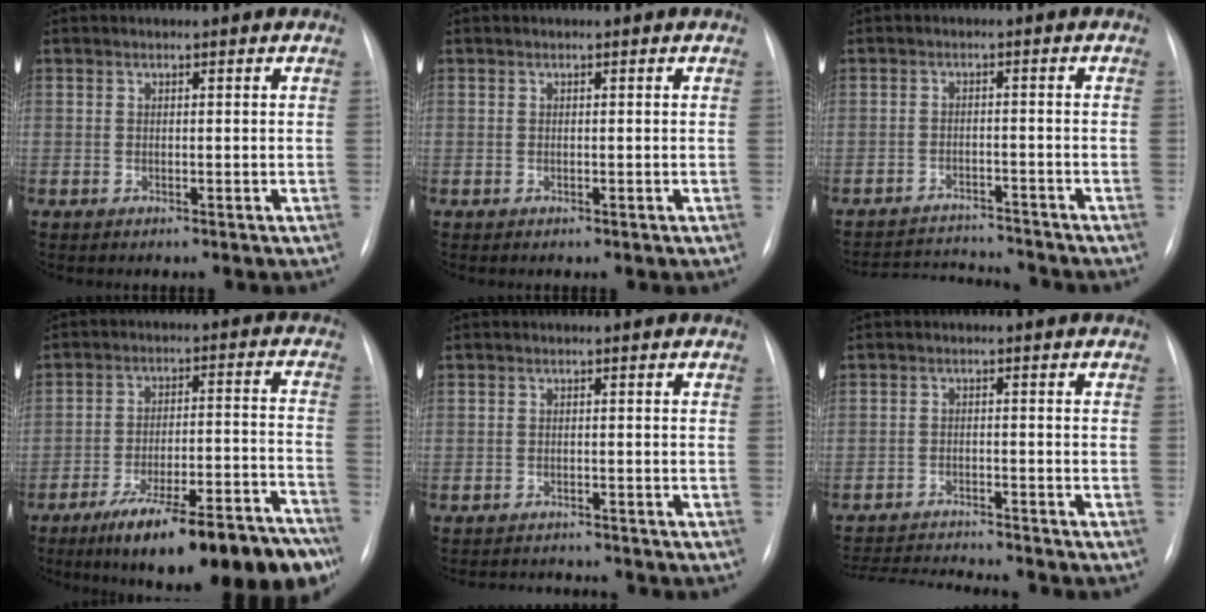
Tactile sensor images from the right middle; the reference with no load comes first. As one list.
[{"total": 0.0}, {"total": 9.4, "force": [-9.3, 0.5, 1.4], "torque": [-0.023, 0.003, -0.138]}, {"total": 20.9, "force": [-15.6, 3.8, 13.4], "torque": [-0.132, 0.028, -0.237]}, {"total": 4.6, "force": [-4.5, 0.5, 0.6], "torque": [-0.004, -0.005, -0.064]}, {"total": 10.9, "force": [-10.4, 0.0, 3.2], "torque": [-0.049, -0.006, -0.161]}]